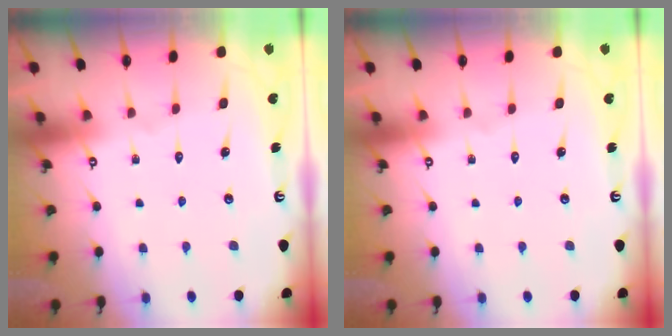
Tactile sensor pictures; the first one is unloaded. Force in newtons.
{"total": 0.0}